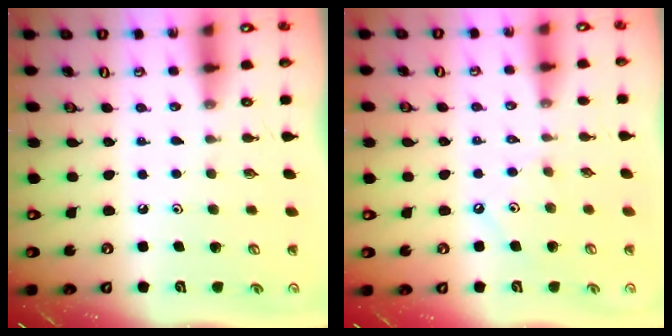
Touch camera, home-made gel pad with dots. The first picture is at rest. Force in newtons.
{"total": 2.8, "press": 2.7, "slide": 0.6}